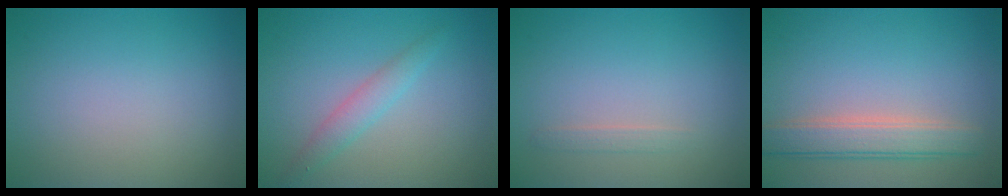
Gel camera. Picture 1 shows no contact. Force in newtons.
{"total": 1.9, "press": 1.9, "slide": 0.1}
{"total": 0.9, "press": 0.8, "slide": 0.1}
{"total": 3.7, "press": 3.7, "slide": 0.3}